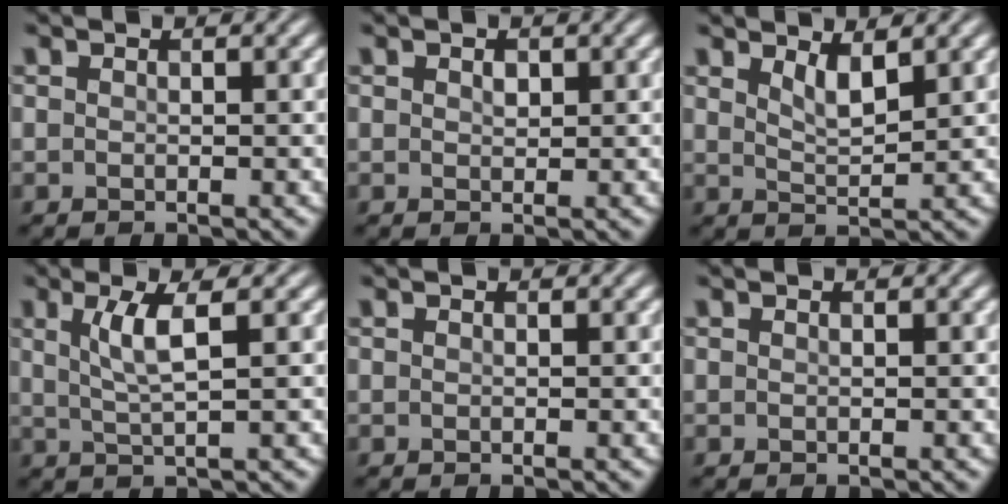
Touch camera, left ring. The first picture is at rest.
{"total": 0.8, "force": [0.4, 0.5, 0.5], "torque": [-0.010, -0.001, 0.006]}
{"total": 2.2, "force": [1.5, 0.5, 1.6], "torque": [-0.029, -0.006, 0.030]}
{"total": 3.3, "force": [1.0, 0.6, 3.1], "torque": [-0.061, 0.001, 0.023]}
{"total": 0.0}
{"total": 0.0}